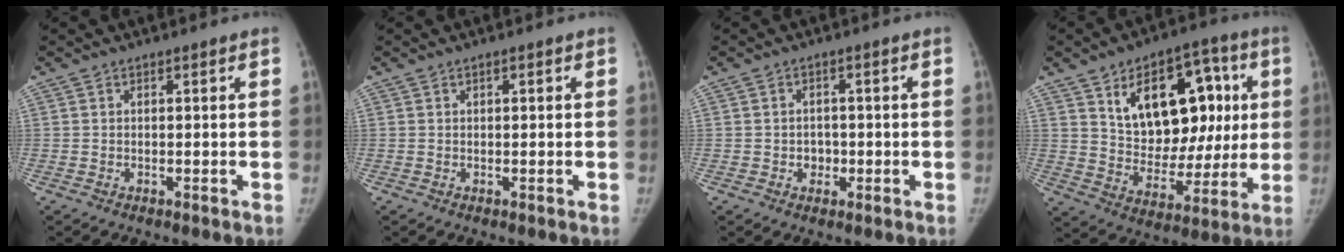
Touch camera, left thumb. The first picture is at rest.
{"total": 0.6, "force": [0.2, 0.2, 0.5], "torque": [-0.005, 0.001, 0.003]}
{"total": 2.6, "force": [-0.7, 2.3, 1.1], "torque": [0.004, 0.008, -0.011]}
{"total": 21.0, "force": [6.0, 12.7, 15.6], "torque": [-0.166, -0.001, 0.099]}